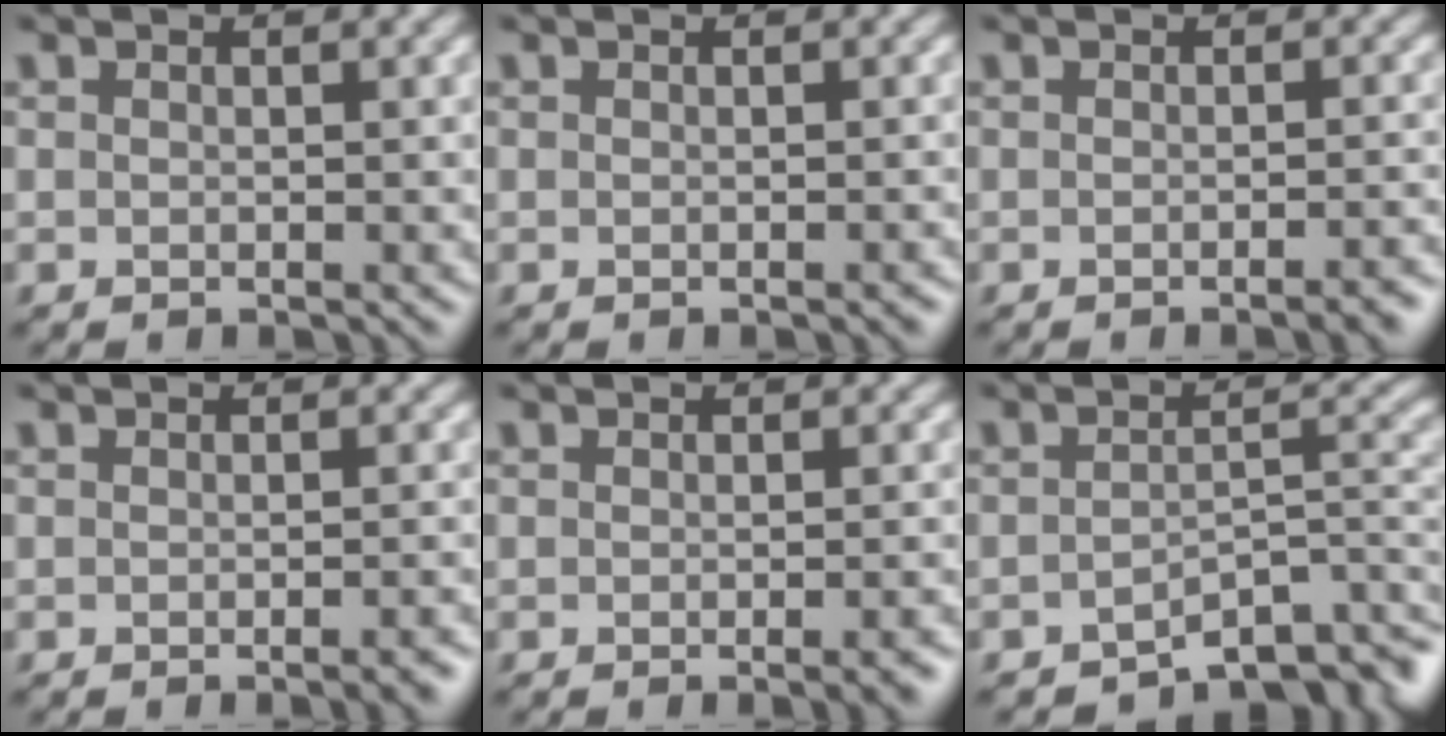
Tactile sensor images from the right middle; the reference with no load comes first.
{"total": 0.5, "force": [-0.4, 0.1, 0.3], "torque": [-0.003, 0.002, -0.004]}
{"total": 2.0, "force": [-1.2, 0.5, 1.5], "torque": [-0.010, 0.002, -0.021]}
{"total": 2.1, "force": [-1.1, 0.5, 1.7], "torque": [-0.013, 0.001, -0.017]}
{"total": 2.4, "force": [-1.0, 0.6, 2.0], "torque": [-0.016, 0.000, -0.014]}
{"total": 6.6, "force": [-4.9, 2.7, 3.7], "torque": [-0.031, -0.009, -0.070]}